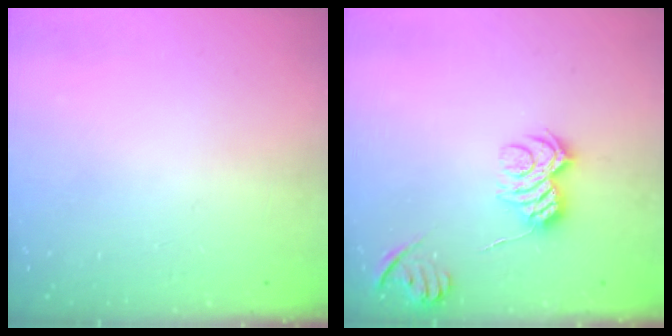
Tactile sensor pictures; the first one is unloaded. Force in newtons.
{"total": 8.5, "press": 8.5, "slide": 0.6}